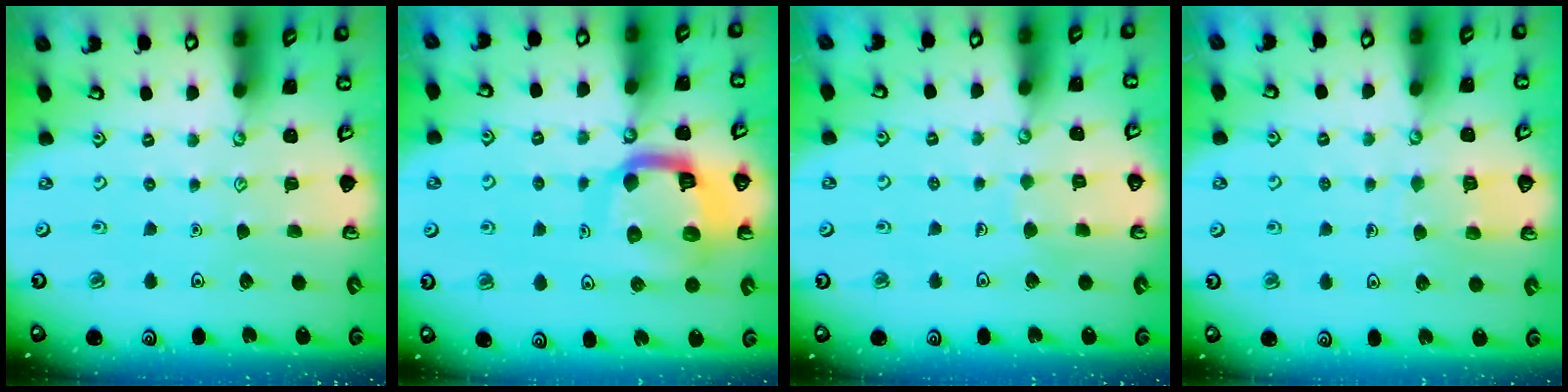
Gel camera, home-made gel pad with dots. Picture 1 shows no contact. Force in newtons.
{"total": 13.2, "press": 13.1, "slide": 1.5}
{"total": 4.0, "press": 4.0, "slide": 0.2}
{"total": 5.6, "press": 5.6, "slide": 0.2}